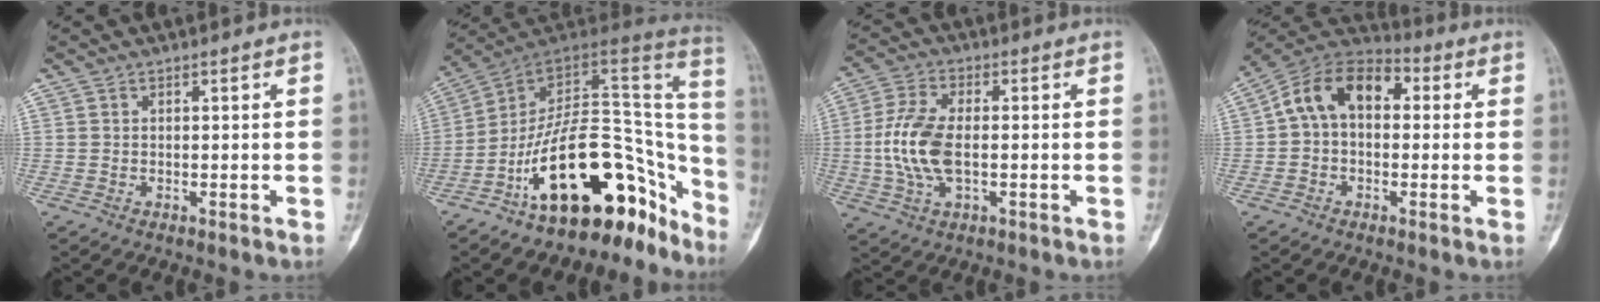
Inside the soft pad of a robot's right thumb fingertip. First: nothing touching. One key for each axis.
{"total": 24.4, "fx": -14.6, "fy": 12.1, "fz": 15.3, "tx": -0.109, "ty": 0.137, "tz": -0.218}
{"total": 10.7, "fx": -0.8, "fy": 5.4, "fz": 9.2, "tx": -0.205, "ty": 0.008, "tz": -0.017}
{"total": 12.6, "fx": 1.6, "fy": 8.4, "fz": 9.2, "tx": -0.137, "ty": 0.042, "tz": 0.010}